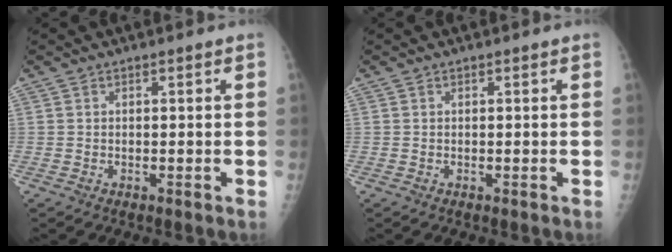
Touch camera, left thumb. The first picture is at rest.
{"total": 0.0}